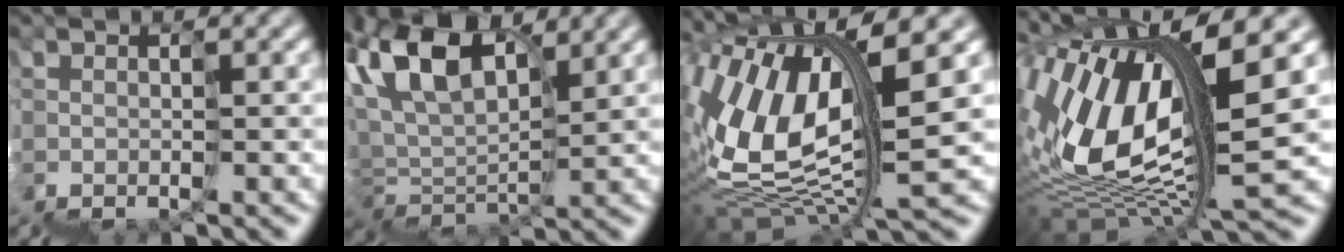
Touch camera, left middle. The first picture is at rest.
{"total": 5.4, "force": [5.3, 1.1, 0.5], "torque": [-0.023, 0.046, 0.079]}
{"total": 6.4, "force": [4.6, 1.2, 4.2], "torque": [-0.116, 0.031, 0.073]}
{"total": 7.3, "force": [4.7, 1.7, 5.3], "torque": [-0.135, 0.029, 0.073]}